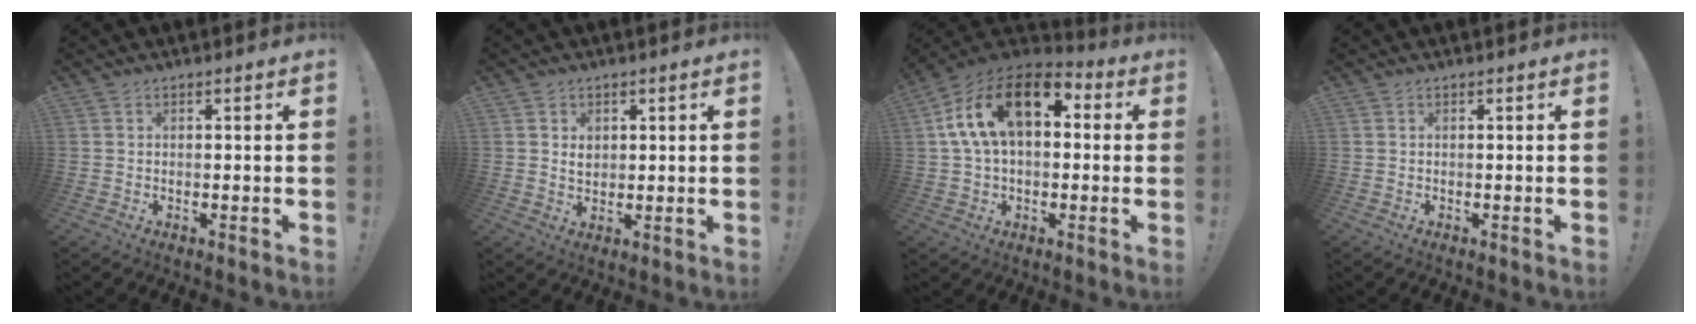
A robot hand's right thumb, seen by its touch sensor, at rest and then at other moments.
{"total": 2.8, "force": [1.0, 2.4, 1.2], "torque": [-0.009, -0.005, 0.014]}
{"total": 18.7, "force": [6.1, 10.4, 14.3], "torque": [-0.252, -0.007, 0.107]}
{"total": 0.0}